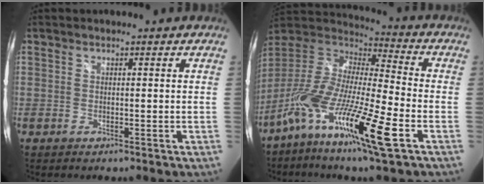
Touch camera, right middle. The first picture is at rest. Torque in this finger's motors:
{"motor_torque": [2.14, 0.00, 0.56, 0.21]}